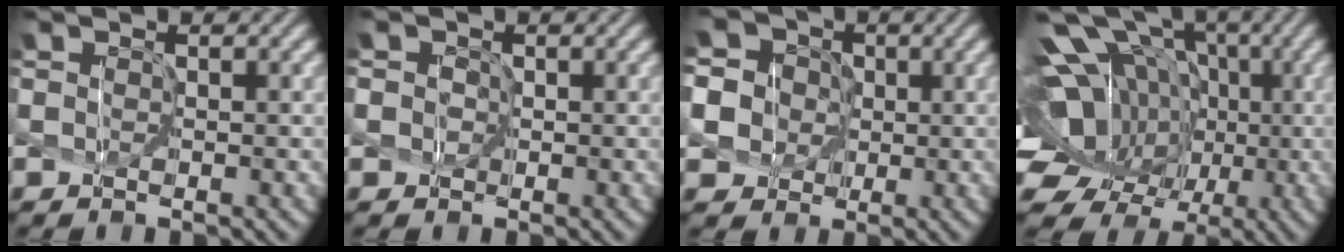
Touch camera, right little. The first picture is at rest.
{"total": 1.9, "force": [0.1, 1.9, 0.5], "torque": [0.015, 0.013, -0.022]}
{"total": 6.8, "force": [-0.3, 6.5, 2.0], "torque": [-0.072, 0.016, -0.030]}
{"total": 15.0, "force": [1.2, 12.1, 8.8], "torque": [-0.179, 0.017, 0.022]}